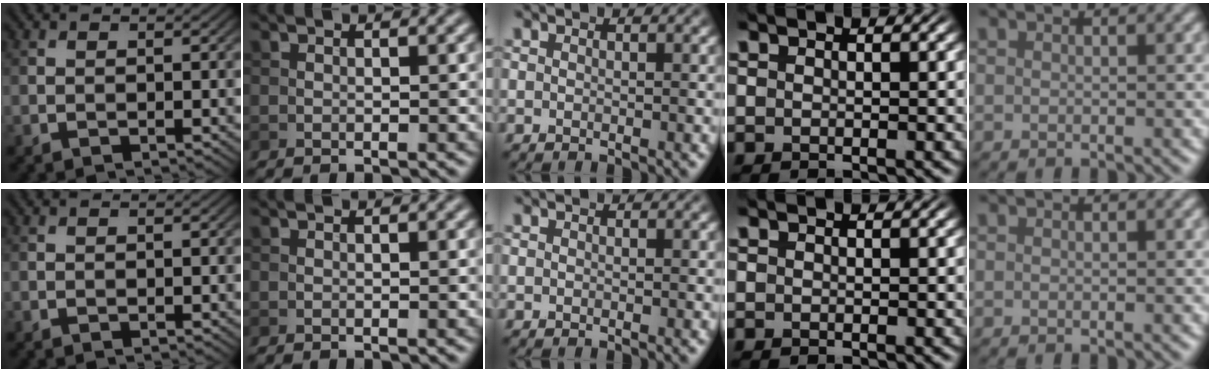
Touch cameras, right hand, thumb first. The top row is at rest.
{}